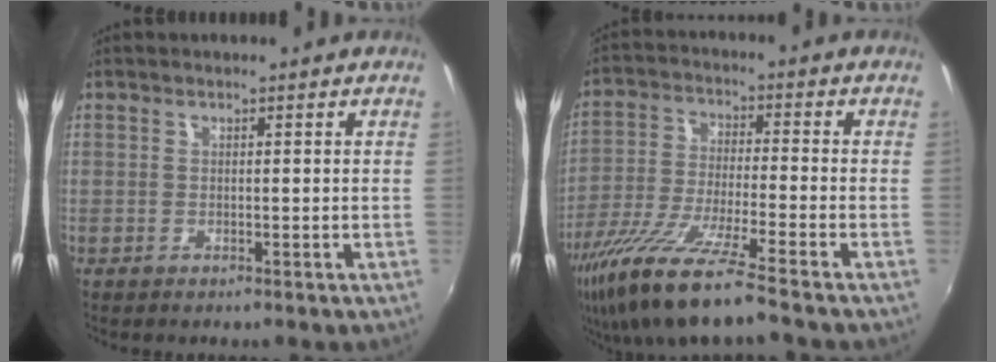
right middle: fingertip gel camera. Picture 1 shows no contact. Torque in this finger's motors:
{"motor_torque": [1.43, -0.70, 0.86, 0.21]}